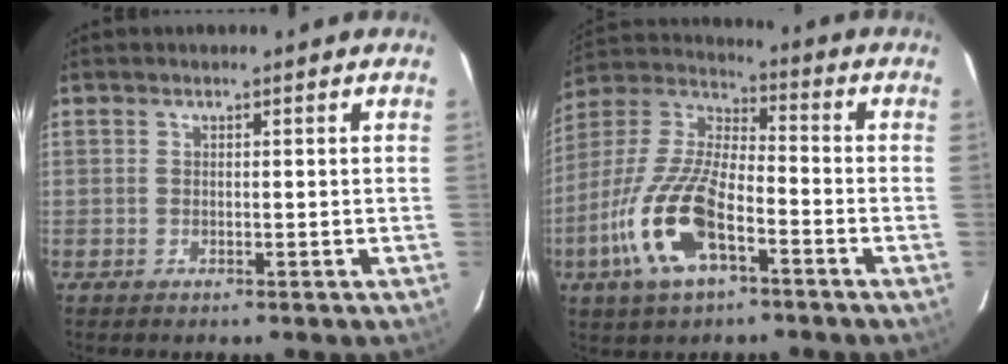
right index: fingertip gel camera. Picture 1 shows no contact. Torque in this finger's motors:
{"motor_torque": [1.77, -0.37, 1.06, 0.21]}